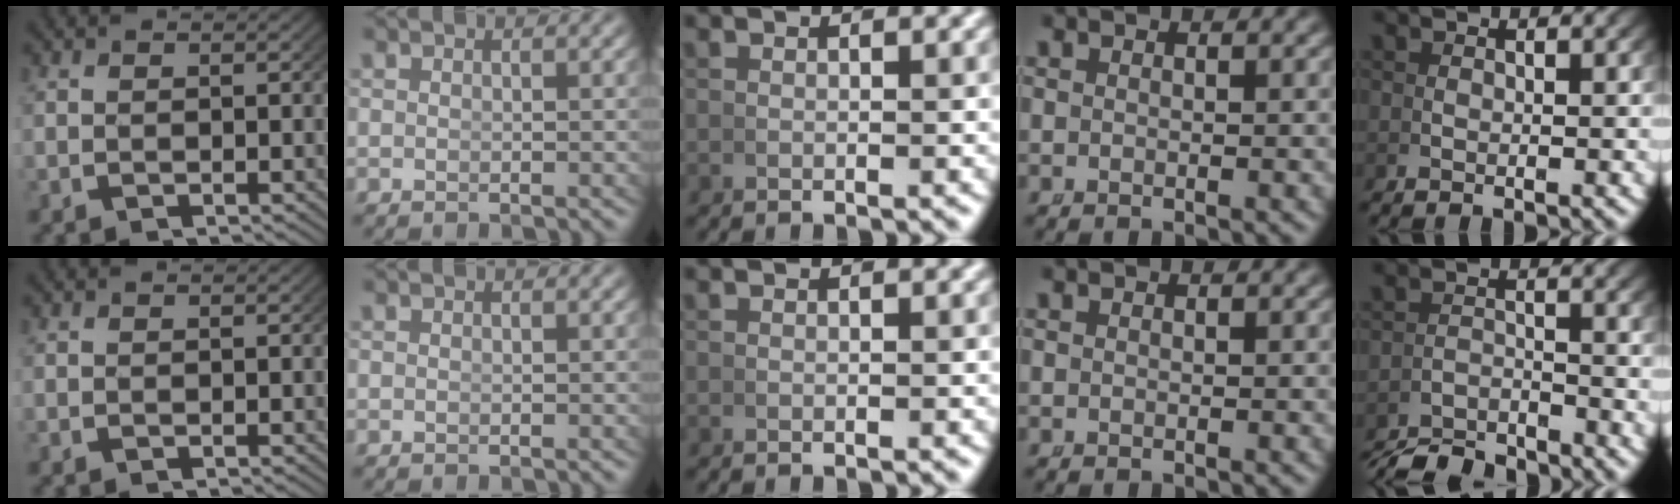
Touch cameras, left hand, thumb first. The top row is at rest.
{"little": {"total": 4.8, "force": [-4.8, 0.4, 0.6], "torque": [0.011, -0.008, -0.083]}}